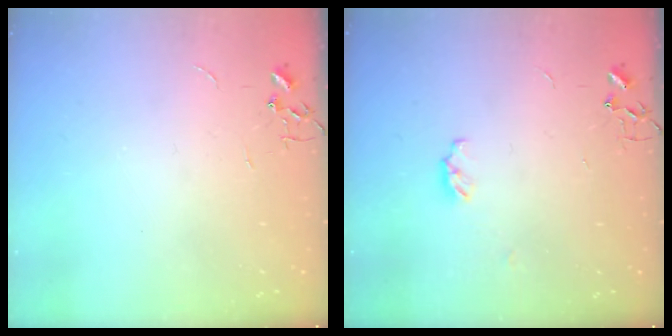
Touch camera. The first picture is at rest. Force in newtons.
{"total": 3.7, "press": 3.7, "slide": 0.6}